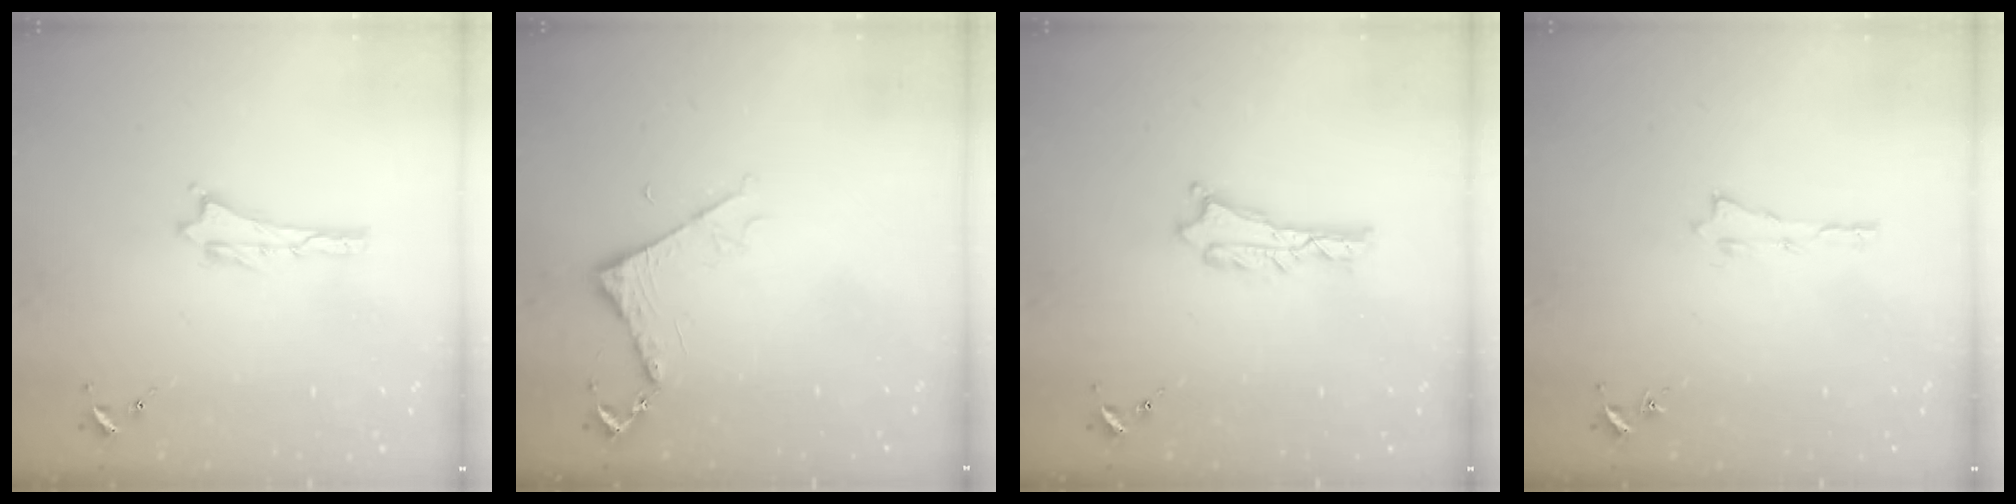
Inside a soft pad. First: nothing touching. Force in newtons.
{"total": 4.4, "press": 4.4, "slide": 0.5}
{"total": 0.7, "press": 0.7, "slide": 0.1}
{"total": 0.0}